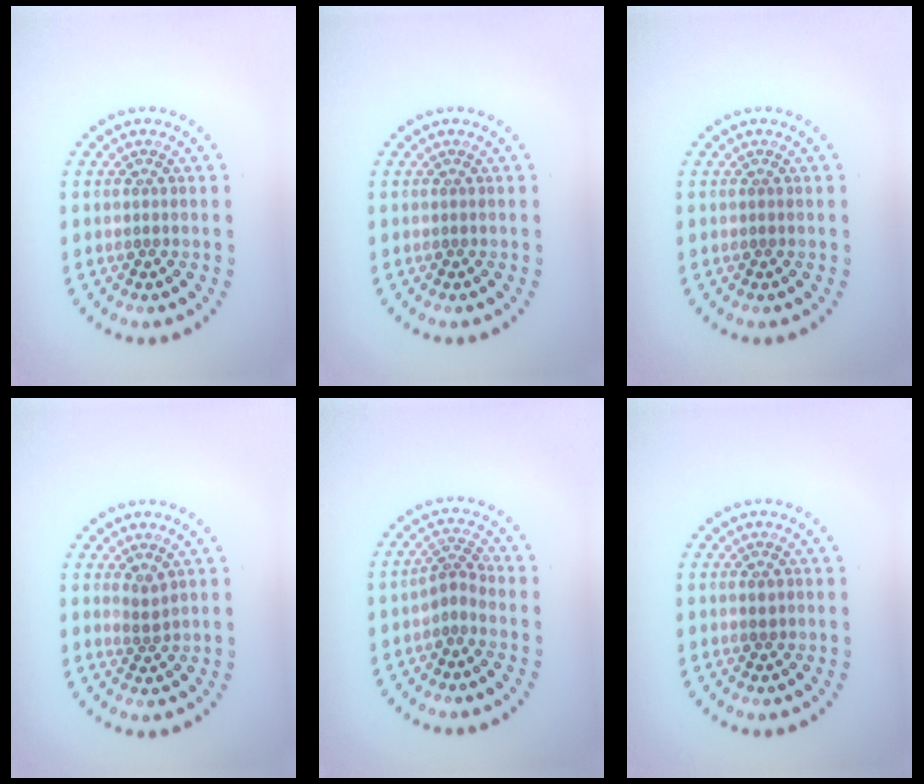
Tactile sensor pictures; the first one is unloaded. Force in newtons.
{"total": 0.0}
{"total": 0.0}
{"total": 1.1, "press": 0.8, "slide": 0.8}
{"total": 2.0, "press": 1.3, "slide": 1.4}
{"total": 0.9, "press": 0.8, "slide": 0.2}